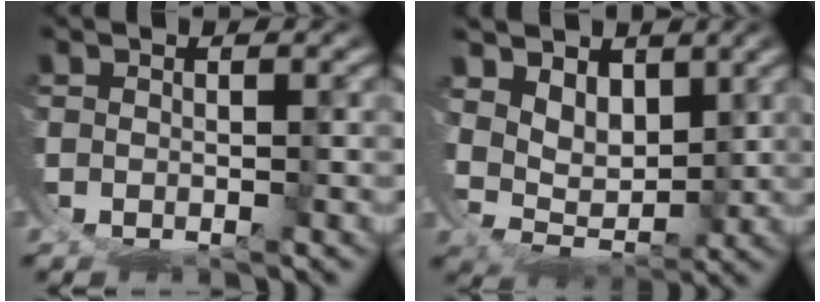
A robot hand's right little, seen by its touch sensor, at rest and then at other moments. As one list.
[{"total": 6.1, "force": [4.0, 3.9, 2.3], "torque": [-0.062, -0.008, 0.059]}]